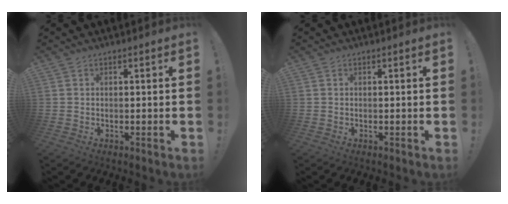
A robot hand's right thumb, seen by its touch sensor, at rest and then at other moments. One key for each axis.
{"total": 0.0}